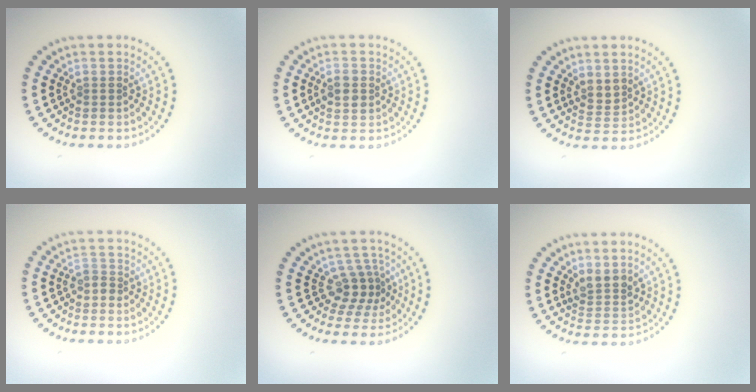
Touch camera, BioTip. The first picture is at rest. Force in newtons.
{"total": 2.0, "press": 2.0, "slide": 0.0}
{"total": 1.7, "press": 1.5, "slide": 0.9}
{"total": 1.1, "press": 0.8, "slide": 0.7}
{"total": 2.9, "press": 2.2, "slide": 1.9}
{"total": 2.3, "press": 1.9, "slide": 1.3}